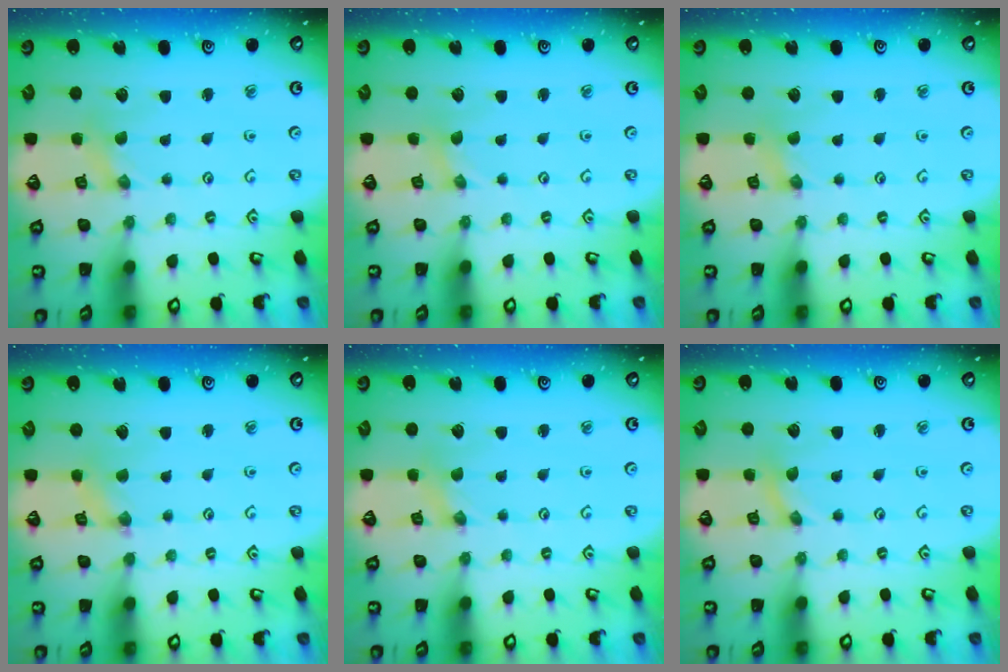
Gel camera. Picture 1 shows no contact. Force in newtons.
{"total": 0.0}
{"total": 1.1, "press": 1.1, "slide": 0.2}
{"total": 0.7, "press": 0.7, "slide": 0.2}
{"total": 0.0}
{"total": 0.0}